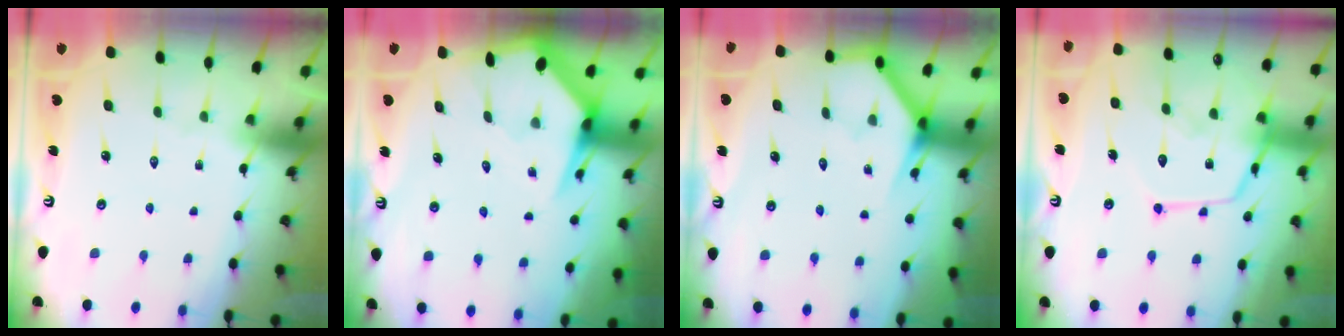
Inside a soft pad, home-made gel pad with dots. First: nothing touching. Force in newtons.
{"total": 4.9, "press": 4.8, "slide": 0.6}
{"total": 3.8, "press": 3.8, "slide": 0.3}
{"total": 15.6, "press": 15.6, "slide": 1.5}